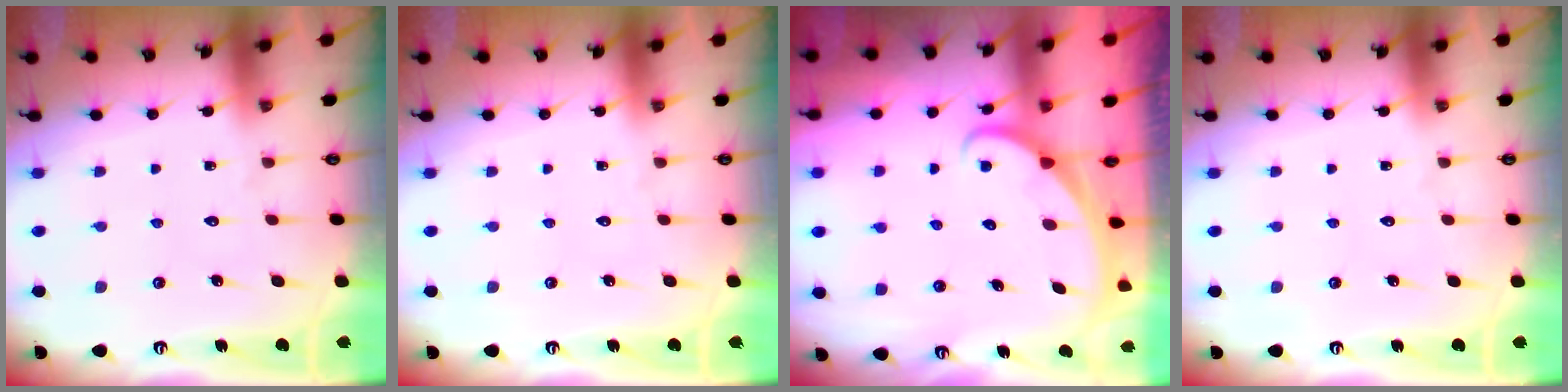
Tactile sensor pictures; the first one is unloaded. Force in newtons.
{"total": 0.0}
{"total": 1.9, "press": 1.9, "slide": 0.0}
{"total": 0.0}